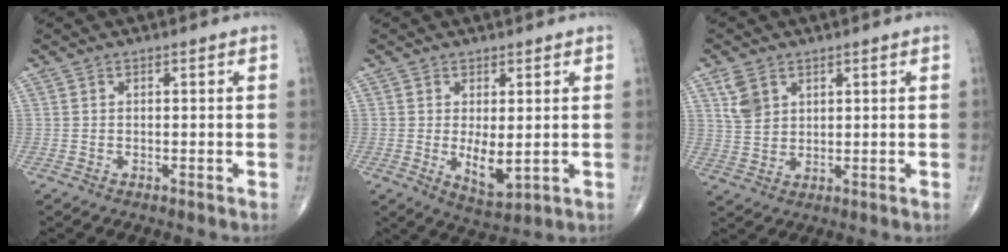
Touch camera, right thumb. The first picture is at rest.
{"total": 5.7, "force": [-0.2, 2.4, 5.1], "torque": [-0.076, -0.017, 0.007]}
{"total": 5.1, "force": [2.7, 3.5, 2.6], "torque": [-0.043, -0.008, 0.061]}